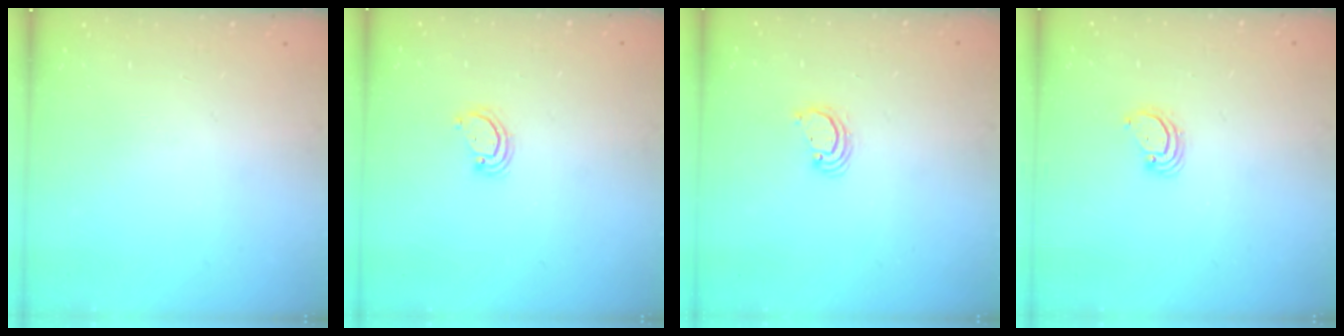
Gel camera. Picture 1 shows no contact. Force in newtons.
{"total": 3.7, "press": 3.7, "slide": 0.3}
{"total": 2.8, "press": 2.8, "slide": 0.2}
{"total": 2.9, "press": 2.9, "slide": 0.3}